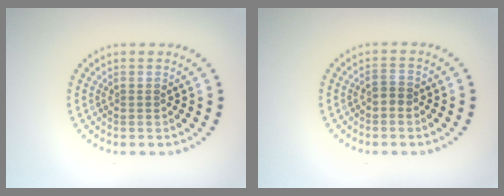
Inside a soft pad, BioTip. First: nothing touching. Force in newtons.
{"total": 1.1, "press": 0.9, "slide": 0.6}